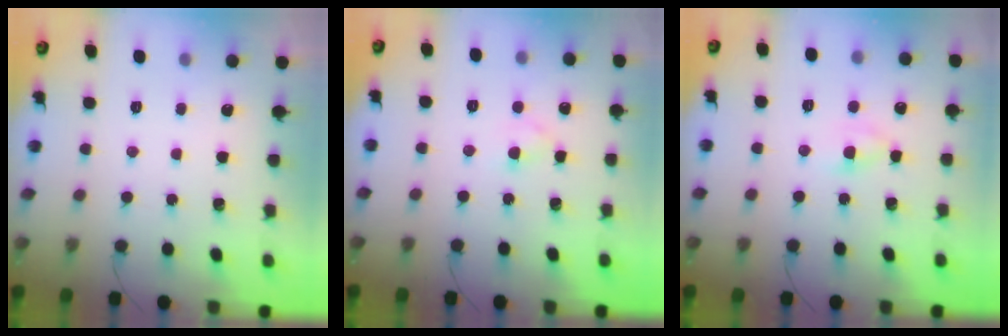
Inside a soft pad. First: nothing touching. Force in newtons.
{"total": 2.2, "press": 2.1, "slide": 0.8}
{"total": 3.3, "press": 3.1, "slide": 1.2}